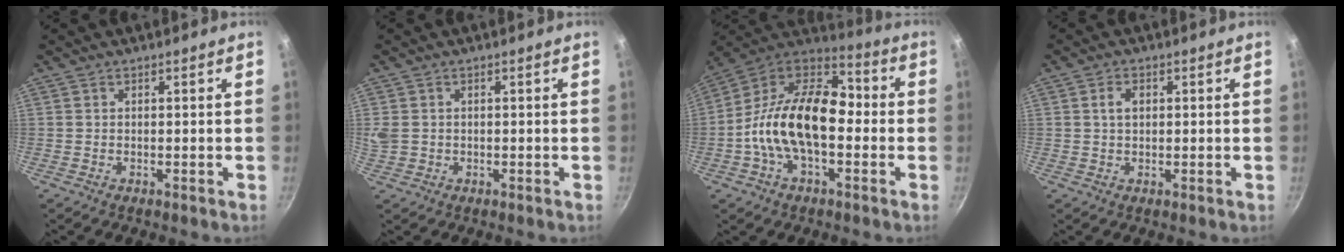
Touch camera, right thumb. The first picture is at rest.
{"total": 3.3, "force": [0.4, 2.8, 1.7], "torque": [-0.032, 0.000, 0.013]}
{"total": 20.9, "force": [-2.7, 12.3, 16.7], "torque": [-0.270, 0.052, -0.071]}
{"total": 2.8, "force": [0.6, 1.9, 2.0], "torque": [-0.026, 0.003, 0.010]}